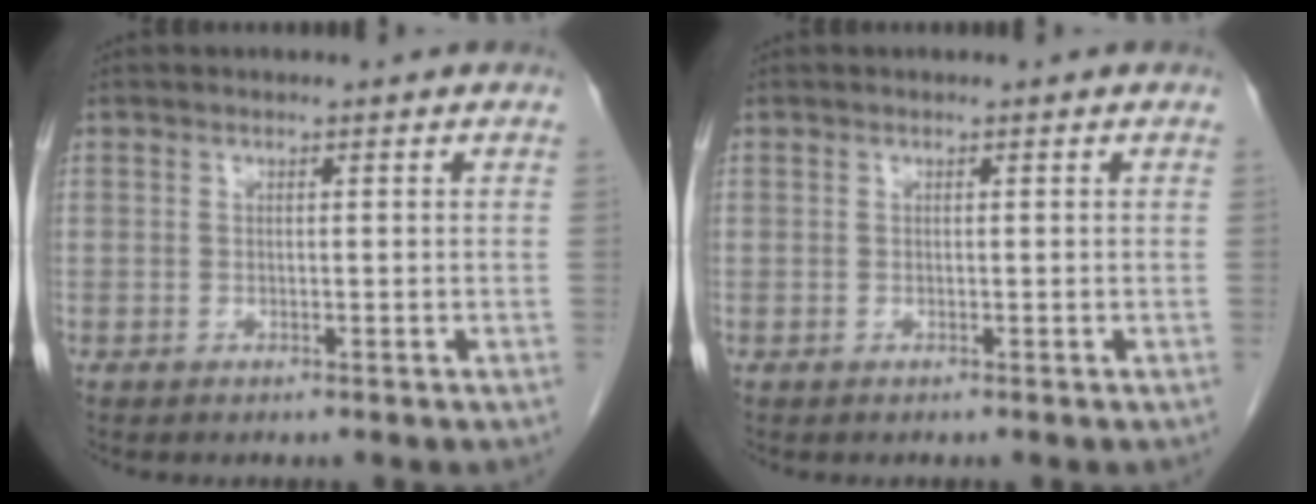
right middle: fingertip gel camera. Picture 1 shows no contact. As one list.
[{"total": 0.0}]